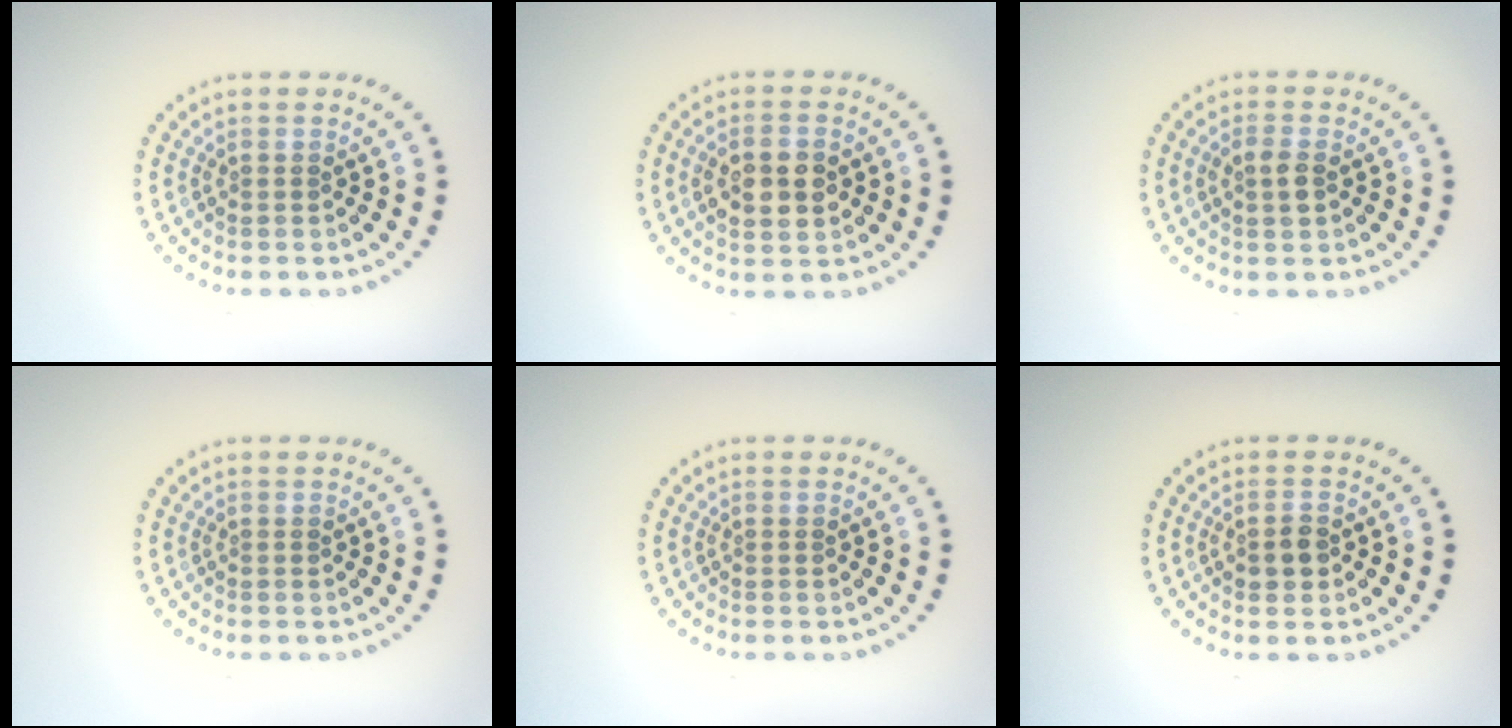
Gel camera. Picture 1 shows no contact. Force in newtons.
{"total": 3.7, "press": 3.7, "slide": 0.2}
{"total": 1.8, "press": 1.8, "slide": 0.1}
{"total": 0.0}
{"total": 0.0}
{"total": 1.7, "press": 1.6, "slide": 0.3}